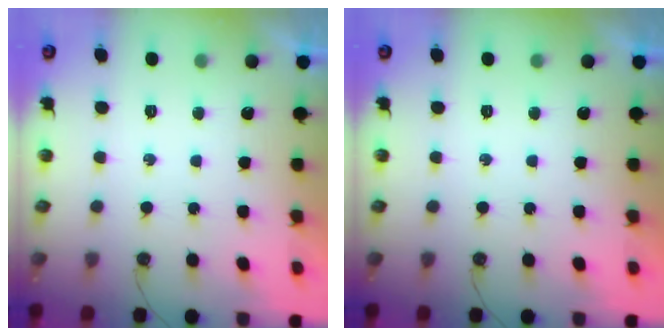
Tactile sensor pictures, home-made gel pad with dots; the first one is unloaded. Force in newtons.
{"total": 0.0}